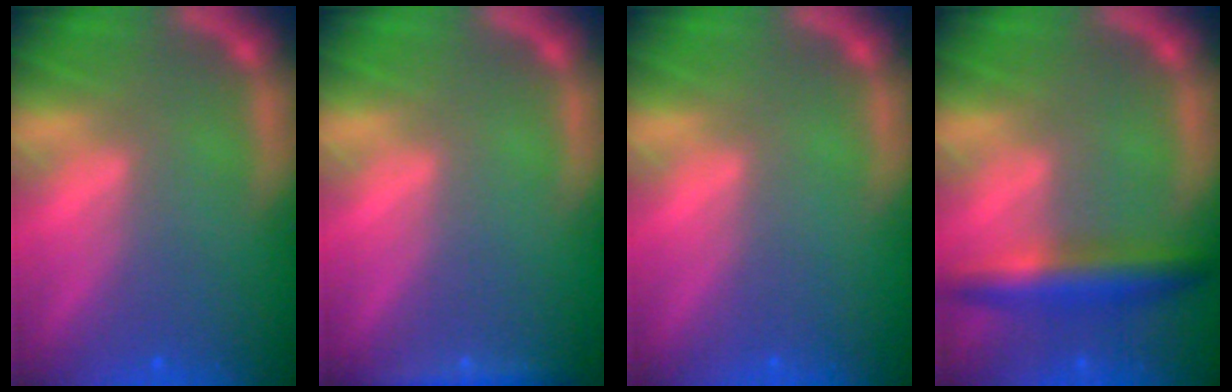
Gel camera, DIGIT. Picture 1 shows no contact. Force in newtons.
{"total": 1.9}
{"total": 0.0}
{"total": 4.4}